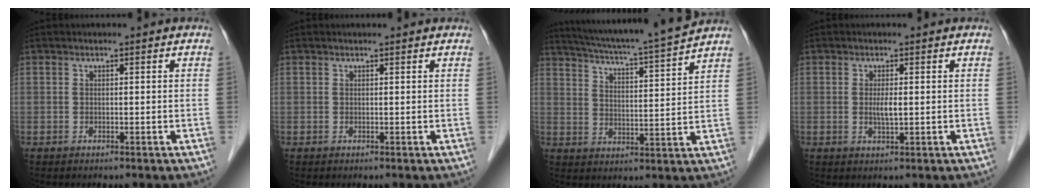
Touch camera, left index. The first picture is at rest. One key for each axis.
{"total": 1.5, "fx": 1.5, "fy": 0.1, "fz": 0.4, "tx": -0.011, "ty": 0.012, "tz": 0.017}
{"total": 14.5, "fx": 13.4, "fy": -1.5, "fz": 5.4, "tx": -0.101, "ty": -0.017, "tz": 0.199}
{"total": 2.0, "fx": 0.1, "fy": 0.3, "fz": 1.9, "tx": -0.041, "ty": -0.003, "tz": 0.003}